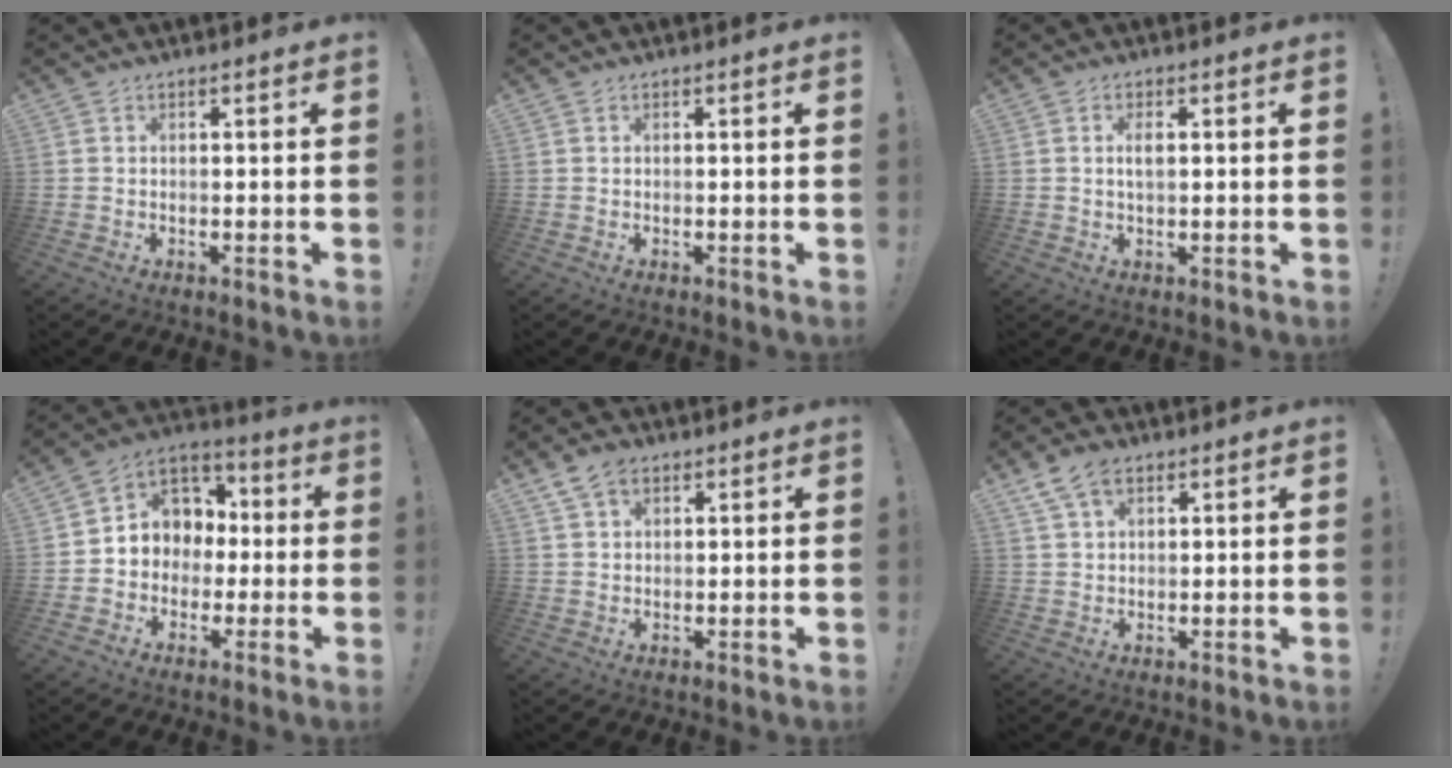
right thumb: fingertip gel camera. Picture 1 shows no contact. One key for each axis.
{"total": 0.0}
{"total": 2.2, "fx": 0.4, "fy": 0.7, "fz": 2.0, "tx": -0.033, "ty": -0.001, "tz": 0.005}
{"total": 8.7, "fx": -0.2, "fy": 8.3, "fz": 2.8, "tx": -0.030, "ty": 0.003, "tz": 0.007}
{"total": 5.6, "fx": 3.2, "fy": 3.7, "fz": 2.8, "tx": -0.046, "ty": -0.004, "tz": 0.061}
{"total": 7.2, "fx": 4.2, "fy": 4.4, "fz": 4.0, "tx": -0.063, "ty": -0.011, "tz": 0.080}